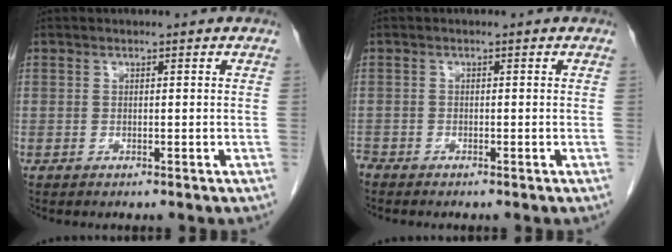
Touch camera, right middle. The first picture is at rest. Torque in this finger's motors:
{"motor_torque": [0.12, -0.09, -0.02, -0.01]}